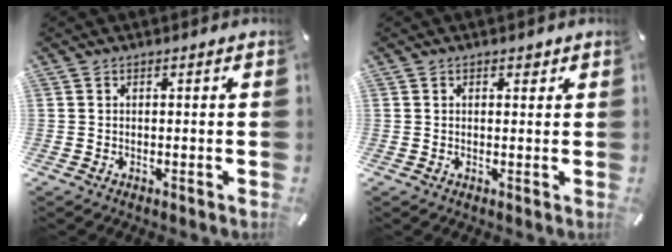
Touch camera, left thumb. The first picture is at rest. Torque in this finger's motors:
{"motor_torque": [-0.16, -0.59, 0.03, 0.19, 0.03]}